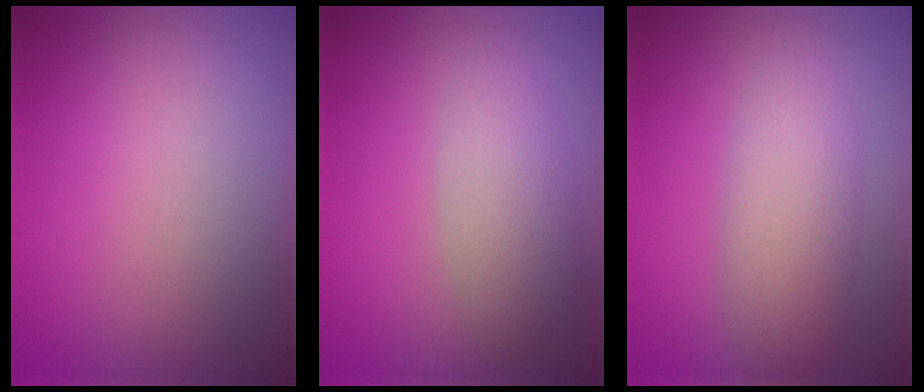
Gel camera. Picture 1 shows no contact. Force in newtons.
{"total": 3.5, "press": 3.5, "slide": 0.1}
{"total": 3.8, "press": 3.7, "slide": 0.2}